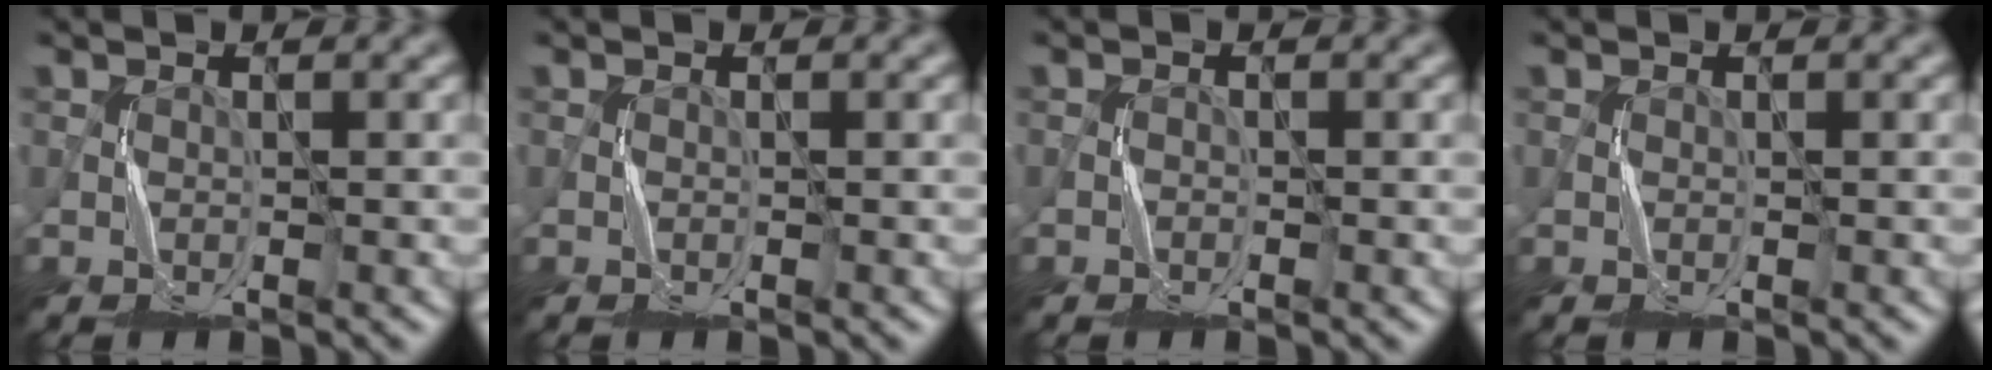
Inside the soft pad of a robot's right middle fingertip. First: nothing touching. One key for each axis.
{"total": 0.0}
{"total": 0.5, "fx": -0.4, "fy": 0.3, "fz": 0.1, "tx": 0.002, "ty": 0.002, "tz": -0.009}
{"total": 0.0}